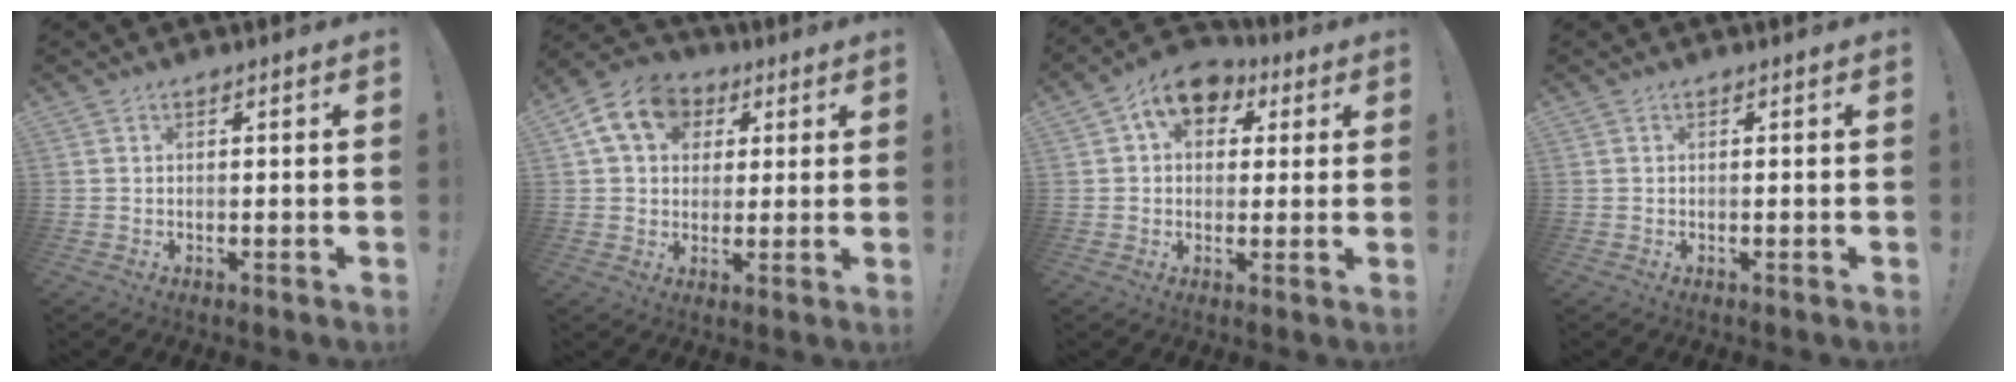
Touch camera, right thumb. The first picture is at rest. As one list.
[{"total": 13.3, "force": [4.8, 10.5, 6.5], "torque": [-0.095, -0.010, 0.095]}, {"total": 9.2, "force": [3.7, 6.7, 5.2], "torque": [-0.084, -0.005, 0.073]}, {"total": 0.0}]